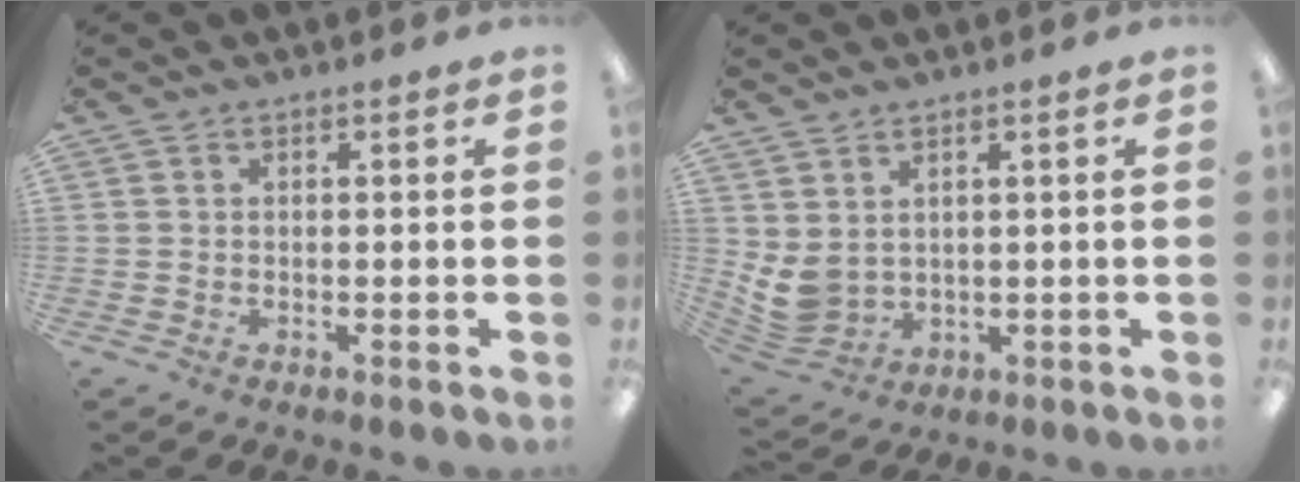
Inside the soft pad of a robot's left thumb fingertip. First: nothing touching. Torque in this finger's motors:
{"motor_torque": [0.87, 0.86, 0.78, -0.66, 0.09]}